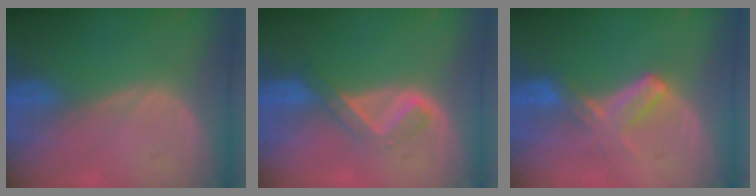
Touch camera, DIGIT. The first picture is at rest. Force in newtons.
{"total": 5.2, "press": 4.5, "slide": 2.6}
{"total": 5.7, "press": 5.5, "slide": 1.4}